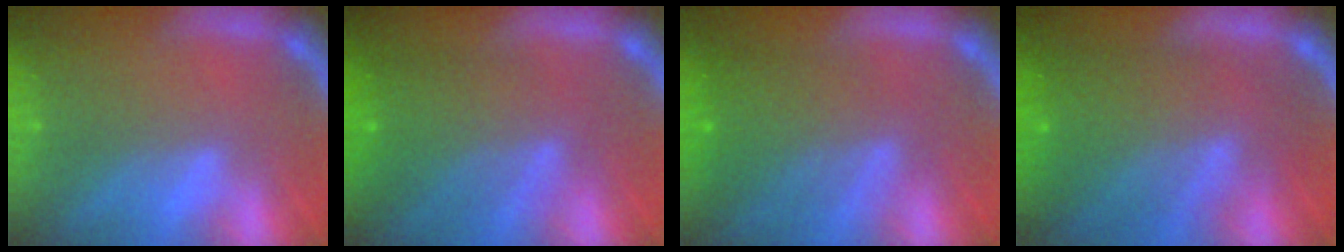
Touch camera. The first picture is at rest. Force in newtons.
{"total": 6.5}
{"total": 6.1}
{"total": 8.6}